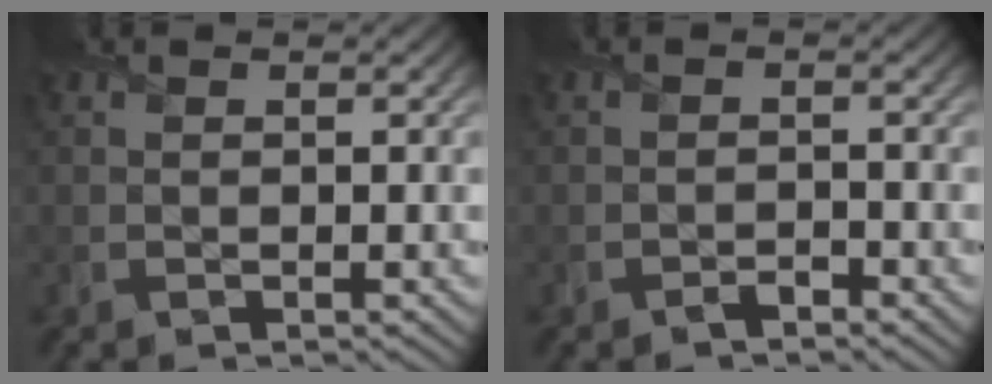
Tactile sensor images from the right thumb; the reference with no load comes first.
{"total": 1.1, "force": [-1.0, 0.3, 0.5], "torque": [-0.009, 0.004, -0.019]}